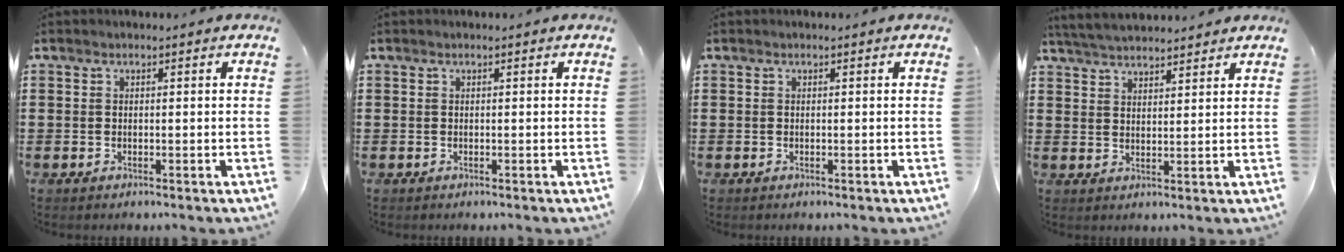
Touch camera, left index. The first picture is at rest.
{"total": 0.0}
{"total": 0.0}
{"total": 4.0, "force": [4.0, 0.2, 0.7], "torque": [-0.027, -0.010, 0.073]}